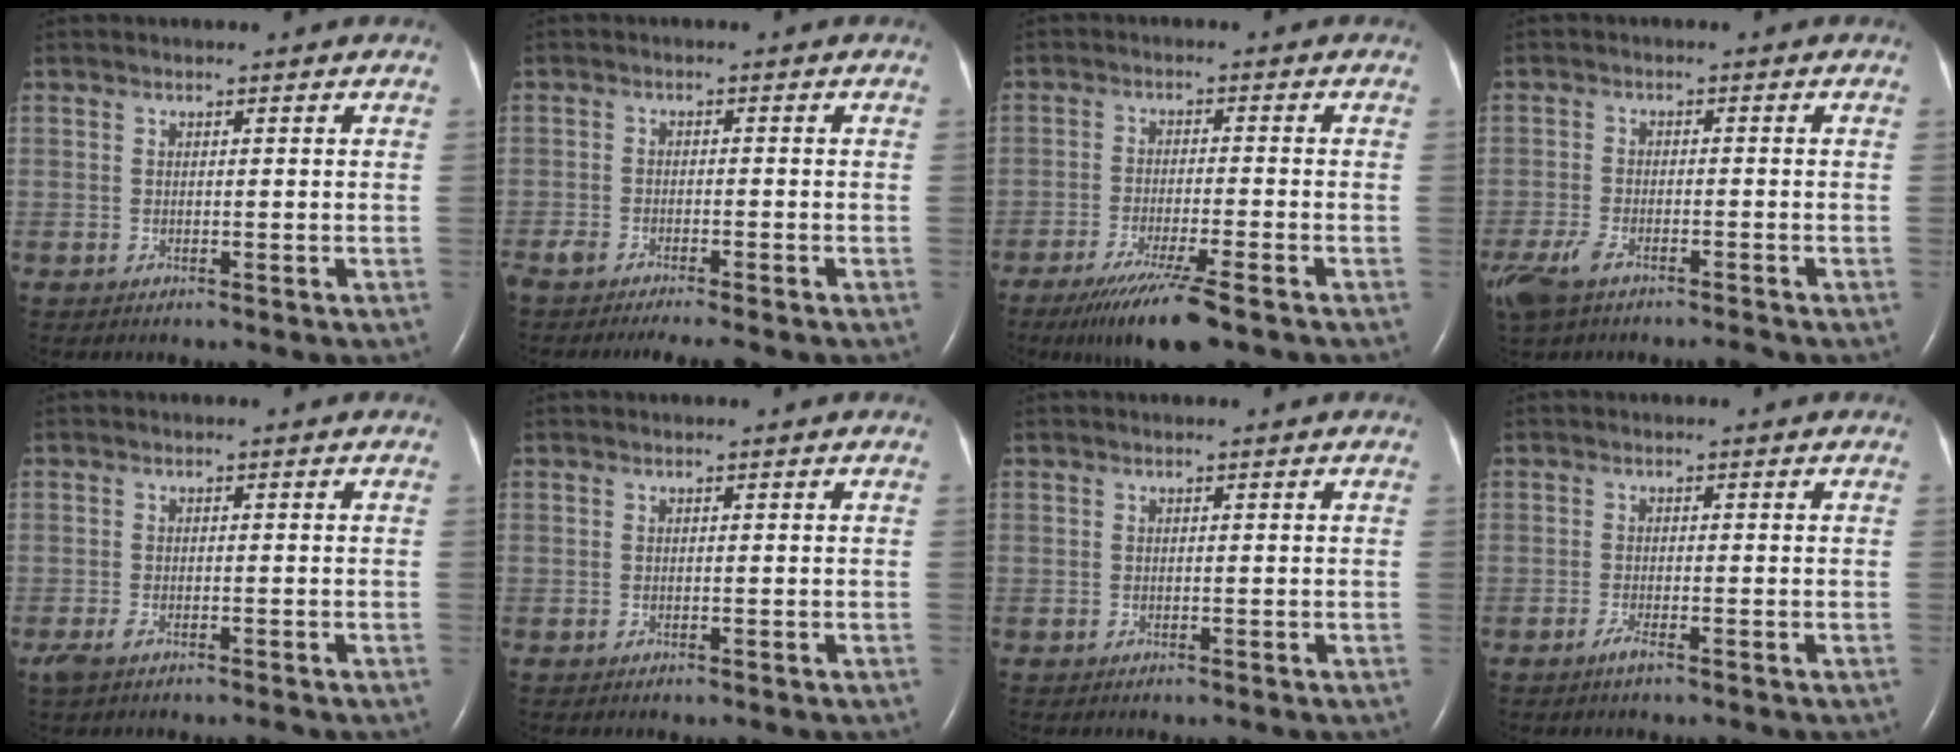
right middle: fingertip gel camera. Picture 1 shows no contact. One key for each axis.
{"total": 8.3, "fx": -7.0, "fy": 1.1, "fz": 4.3, "tx": -0.065, "ty": -0.010, "tz": -0.110}
{"total": 9.4, "fx": -6.5, "fy": -0.1, "fz": 6.7, "tx": -0.116, "ty": -0.026, "tz": -0.107}
{"total": 5.0, "fx": -3.6, "fy": 1.4, "fz": 3.2, "tx": -0.069, "ty": -0.012, "tz": -0.065}
{"total": 3.1, "fx": -2.2, "fy": 0.8, "fz": 2.0, "tx": -0.044, "ty": -0.008, "tz": -0.038}
{"total": 0.0}
{"total": 0.0}
{"total": 1.4, "fx": -0.9, "fy": -0.1, "fz": 1.0, "tx": -0.026, "ty": -0.003, "tz": -0.020}